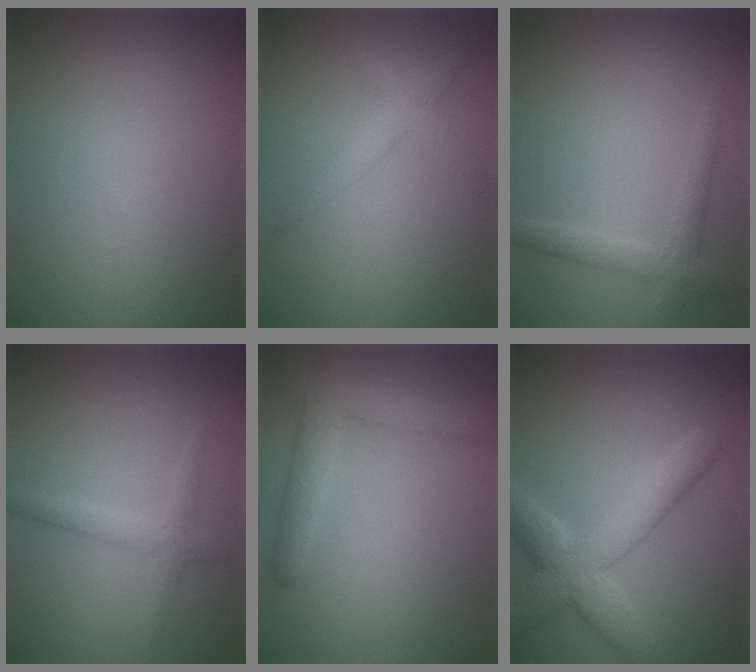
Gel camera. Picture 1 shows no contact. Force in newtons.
{"total": 2.6, "press": 2.6, "slide": 0.1}
{"total": 2.6, "press": 2.6, "slide": 0.1}
{"total": 2.3, "press": 2.3, "slide": 0.1}
{"total": 4.7, "press": 4.6, "slide": 0.5}
{"total": 6.8, "press": 6.8, "slide": 0.6}